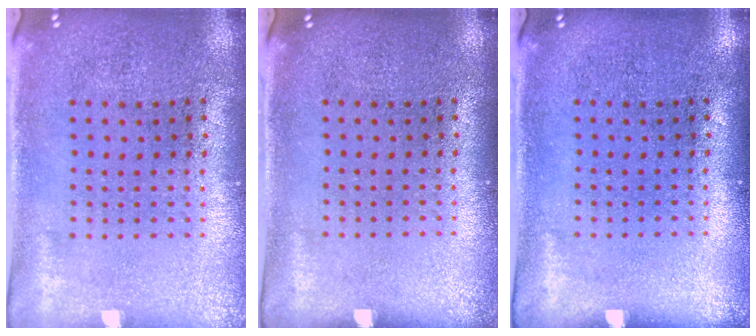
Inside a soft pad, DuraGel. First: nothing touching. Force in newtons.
{"total": 0.0}
{"total": 0.0}